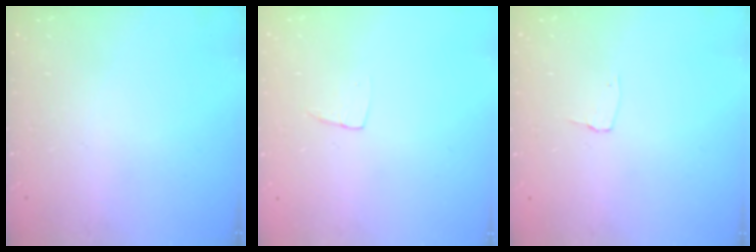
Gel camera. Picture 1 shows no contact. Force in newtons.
{"total": 3.3, "press": 3.3, "slide": 0.2}
{"total": 2.7, "press": 2.7, "slide": 0.3}